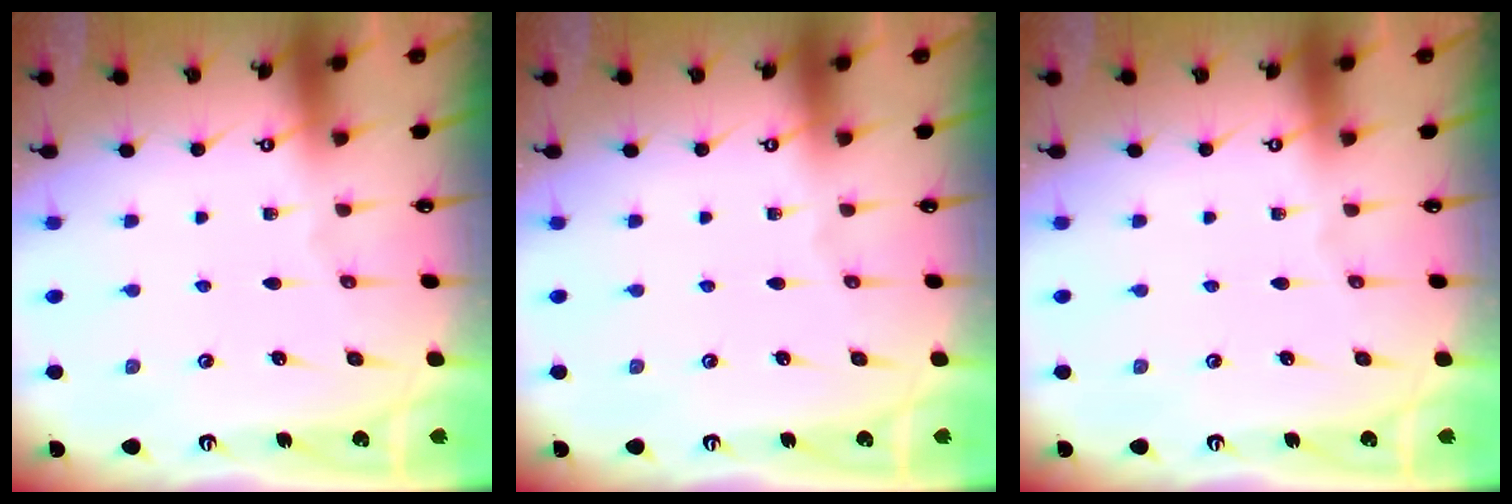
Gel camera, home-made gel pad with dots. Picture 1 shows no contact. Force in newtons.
{"total": 0.0}
{"total": 0.0}